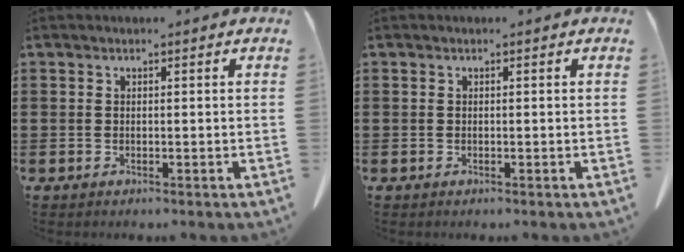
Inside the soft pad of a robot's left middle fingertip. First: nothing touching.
{"total": 0.0}